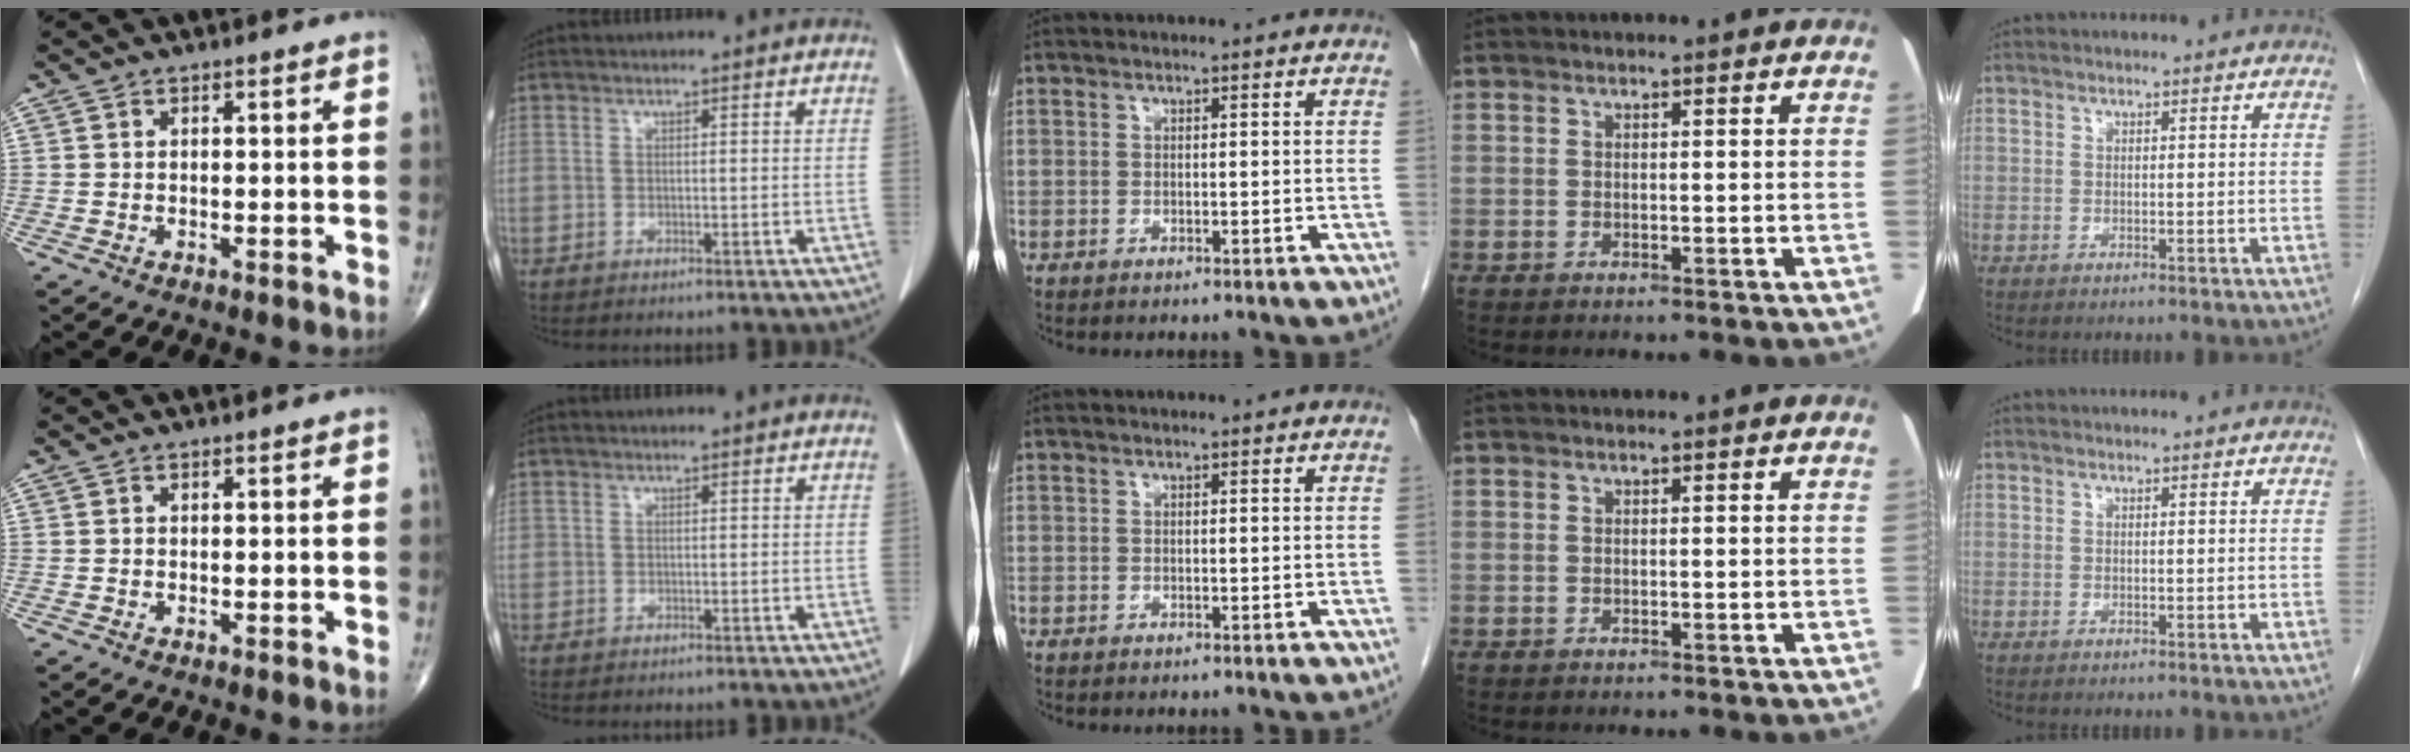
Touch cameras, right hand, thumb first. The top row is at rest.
{"index": {"total": 0.6, "force": [0.2, 0.5, 0.1], "torque": [0.009, 0.003, 0.000]}}